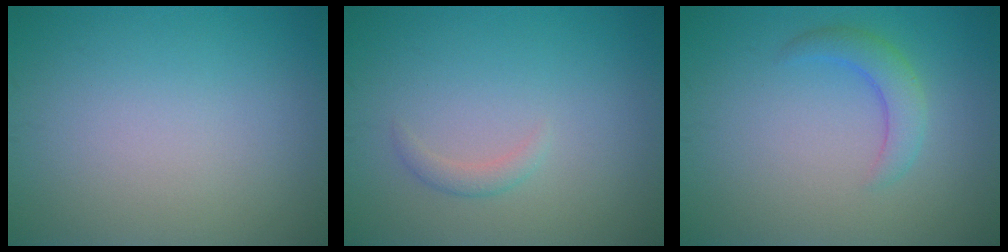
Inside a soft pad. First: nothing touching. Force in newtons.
{"total": 1.1, "press": 1.1, "slide": 0.0}
{"total": 2.5, "press": 2.5, "slide": 0.2}